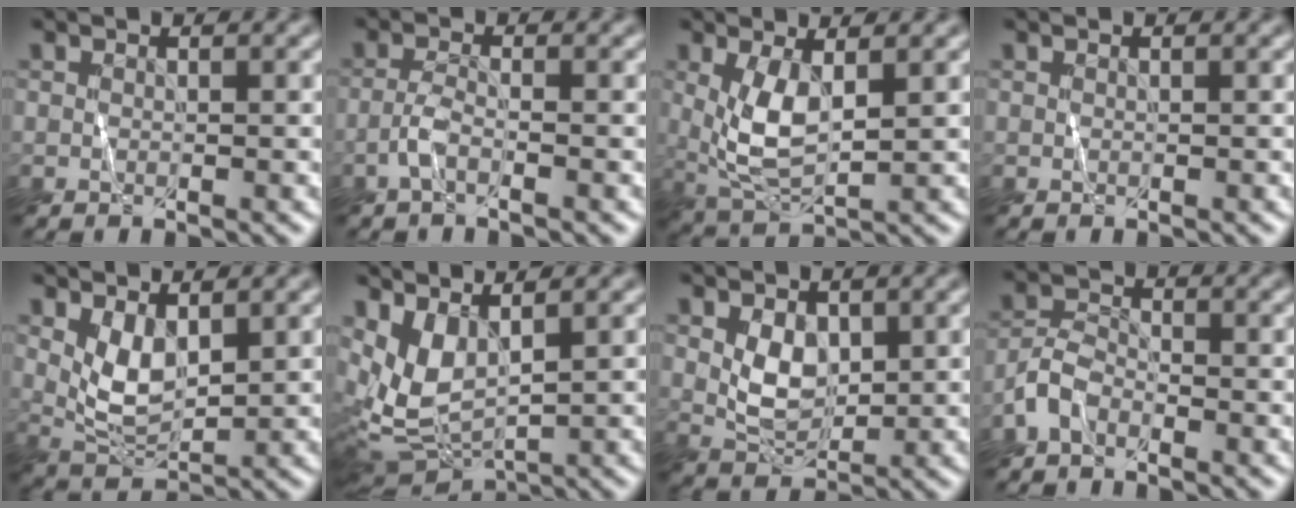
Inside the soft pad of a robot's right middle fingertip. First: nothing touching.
{"total": 1.8, "force": [-0.9, 0.5, 1.4], "torque": [-0.036, 0.005, -0.024]}
{"total": 4.3, "force": [0.8, 1.7, 3.8], "torque": [-0.090, -0.005, 0.023]}
{"total": 0.0}
{"total": 3.4, "force": [1.5, 1.7, 2.6], "torque": [-0.065, -0.008, 0.036]}
{"total": 3.8, "force": [1.9, 1.6, 2.9], "torque": [-0.078, -0.012, 0.050]}
{"total": 2.8, "force": [0.9, 2.0, 1.8], "torque": [-0.043, -0.003, 0.025]}
{"total": 2.7, "force": [-1.8, 1.5, 1.4], "torque": [-0.030, 0.008, -0.044]}